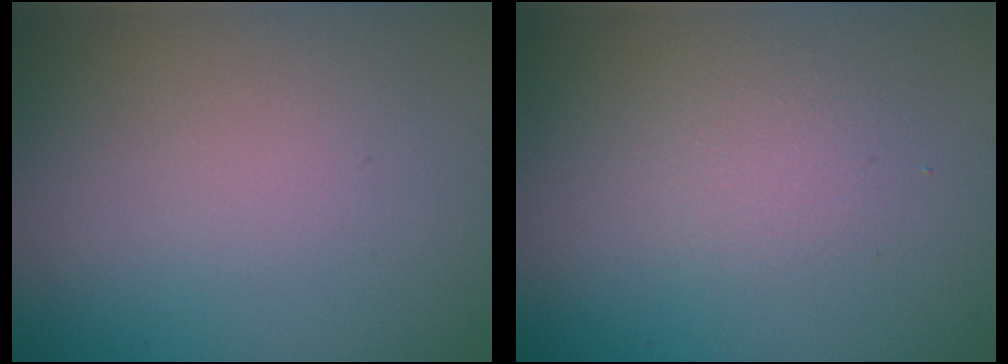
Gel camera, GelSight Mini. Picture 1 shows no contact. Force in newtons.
{"total": 1.4, "press": 1.4, "slide": 0.1}